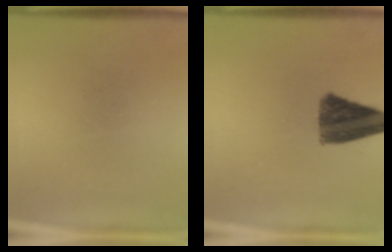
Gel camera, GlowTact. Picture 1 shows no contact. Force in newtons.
{"total": 10.3}